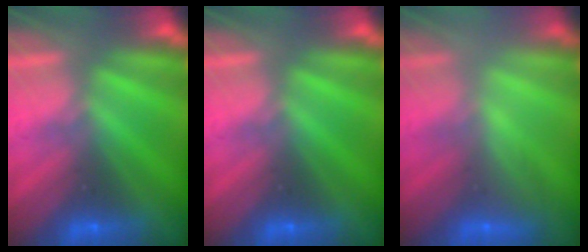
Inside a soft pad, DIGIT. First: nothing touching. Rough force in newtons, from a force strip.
{"total": 0.0}
{"total": 2.2}